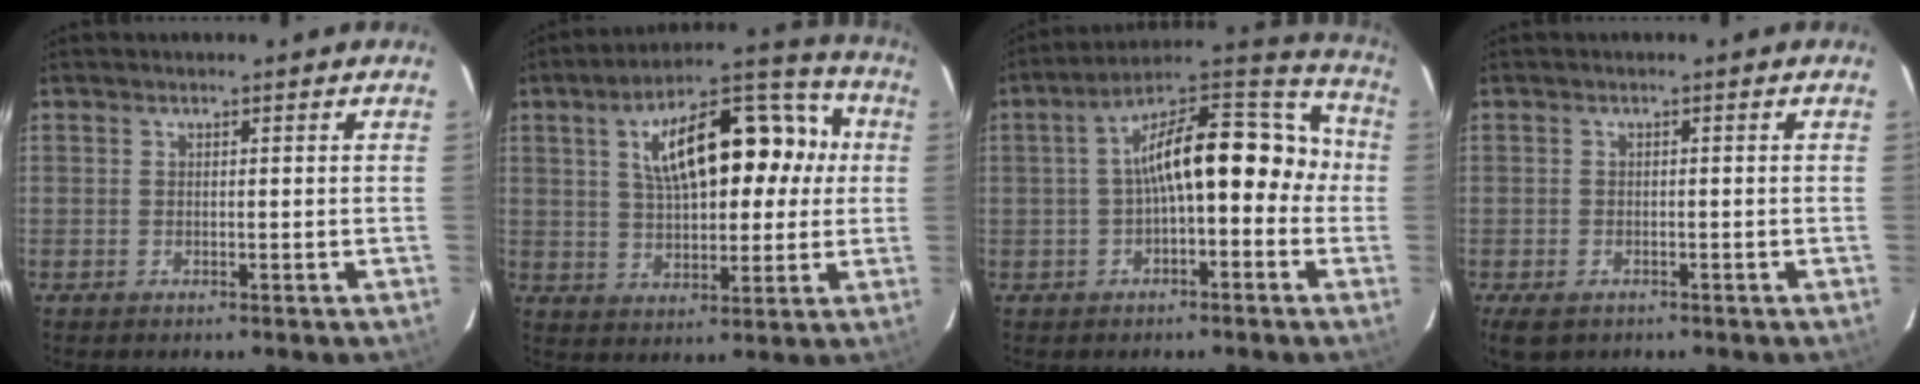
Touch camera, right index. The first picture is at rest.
{"total": 18.6, "force": [3.9, 9.2, 15.8], "torque": [-0.275, 0.049, 0.065]}
{"total": 15.6, "force": [-1.5, 7.0, 13.9], "torque": [-0.219, 0.051, -0.030]}
{"total": 4.7, "force": [-3.0, 2.6, 2.4], "torque": [-0.055, -0.016, -0.051]}